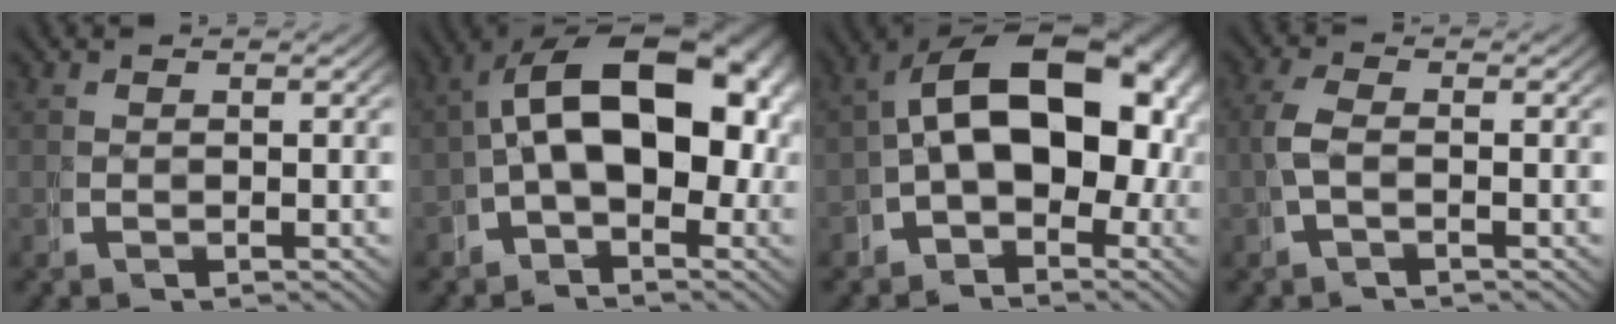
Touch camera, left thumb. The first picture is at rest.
{"total": 13.7, "force": [0.5, 8.8, 10.4], "torque": [-0.137, -0.017, -0.002]}
{"total": 14.9, "force": [0.6, 10.1, 10.9], "torque": [-0.142, -0.021, 0.002]}
{"total": 2.2, "force": [-0.4, 0.9, 1.9], "torque": [-0.051, -0.006, -0.006]}